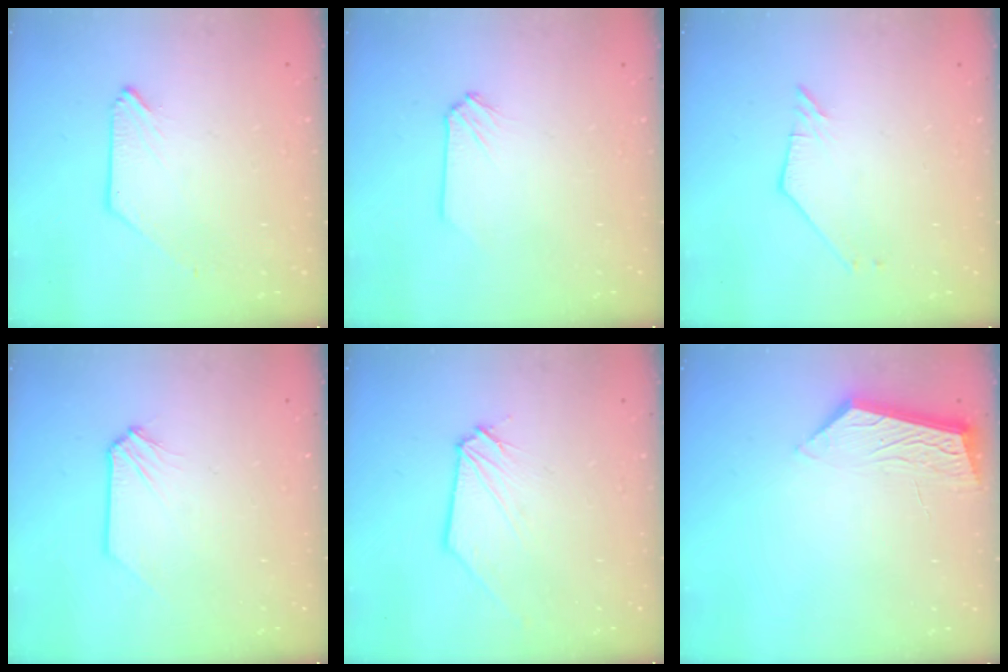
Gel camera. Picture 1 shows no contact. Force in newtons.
{"total": 0.0}
{"total": 2.1, "press": 2.1, "slide": 0.1}
{"total": 0.0}
{"total": 0.6, "press": 0.6, "slide": 0.0}
{"total": 7.0, "press": 7.0, "slide": 0.2}